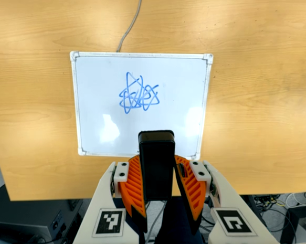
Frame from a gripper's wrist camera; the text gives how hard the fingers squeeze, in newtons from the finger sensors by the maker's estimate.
{"total": 5.7, "left": 5.5, "right": 5.9}